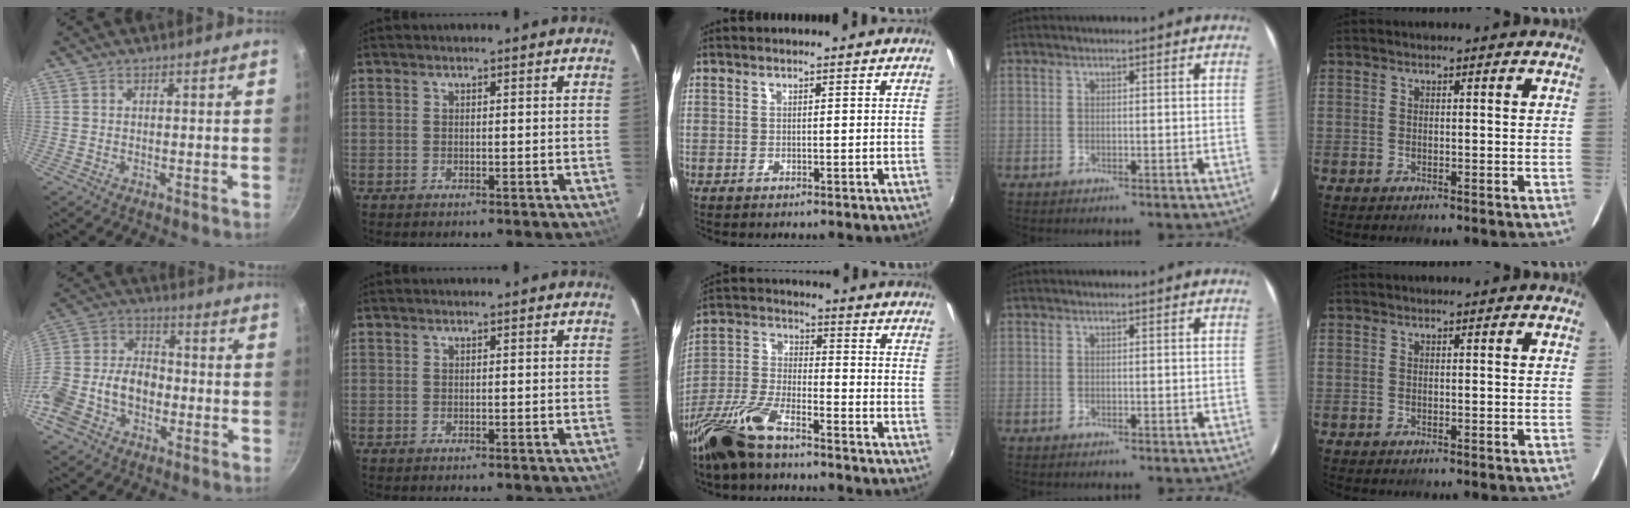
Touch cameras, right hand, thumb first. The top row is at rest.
{"thumb": {"total": 16.5, "force": [-4.7, 11.6, 10.8], "torque": [-0.189, 0.053, -0.096]}, "middle": {"total": 13.1, "force": [-9.3, 4.2, 8.1], "torque": [-0.185, -0.011, -0.189]}}